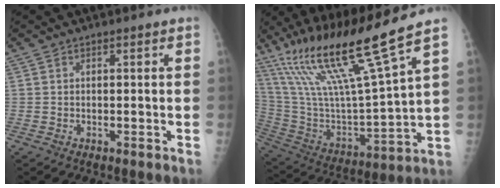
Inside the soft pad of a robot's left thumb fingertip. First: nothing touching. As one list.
[{"total": 22.6, "force": [15.2, 0.8, 16.7], "torque": [-0.293, -0.060, 0.286]}]